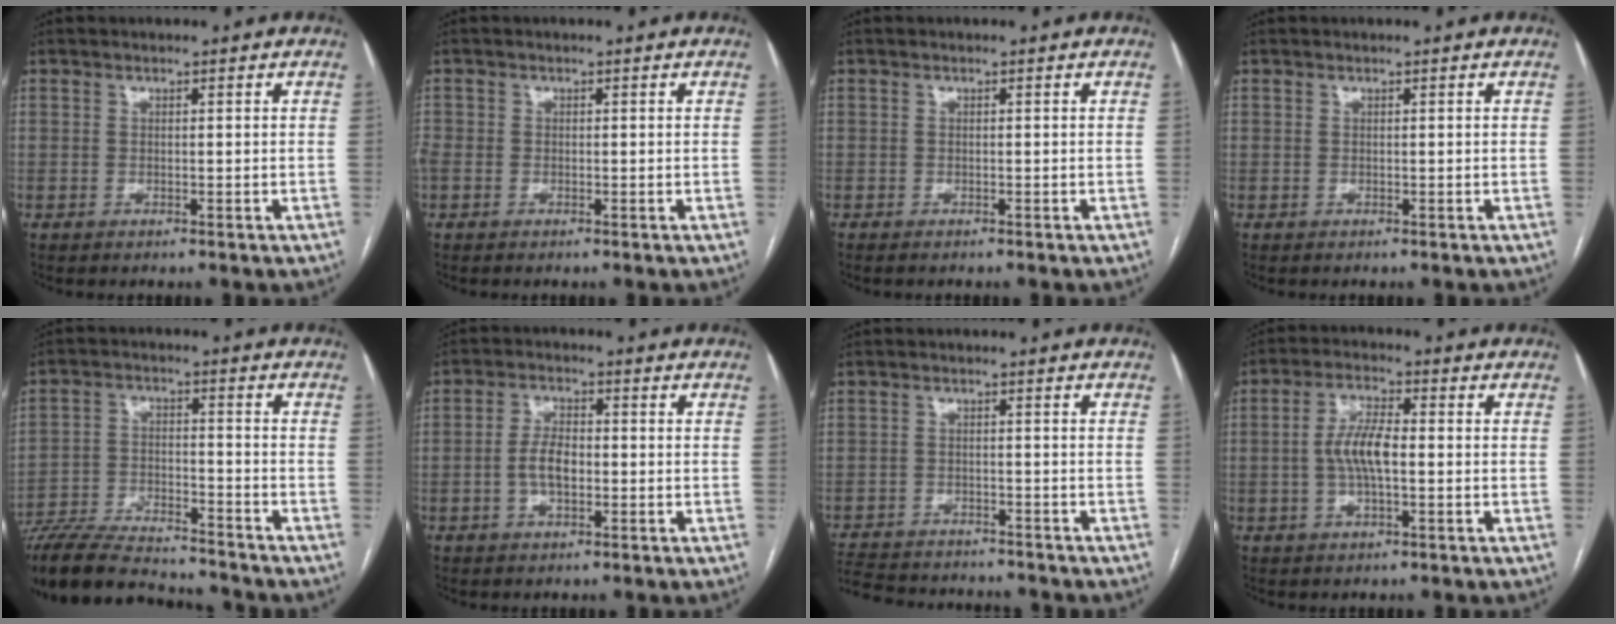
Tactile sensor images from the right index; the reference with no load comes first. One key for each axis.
{"total": 2.2, "fx": -0.6, "fy": 1.8, "fz": 1.2, "tx": -0.045, "ty": 0.007, "tz": -0.010}
{"total": 1.0, "fx": -0.9, "fy": 0.2, "fz": 0.4, "tx": -0.008, "ty": -0.002, "tz": -0.011}
{"total": 0.0}
{"total": 17.7, "fx": -16.2, "fy": 2.5, "fz": 6.5, "tx": -0.135, "ty": -0.015, "tz": -0.261}
{"total": 4.7, "fx": -0.9, "fy": 2.2, "fz": 4.0, "tx": -0.087, "ty": 0.010, "tz": -0.014}
{"total": 14.3, "fx": -13.0, "fy": 3.6, "fz": 4.8, "tx": -0.125, "ty": -0.008, "tz": -0.184}
{"total": 6.3, "fx": -0.5, "fy": 1.7, "fz": 6.1, "tx": -0.130, "ty": 0.007, "tz": -0.011}